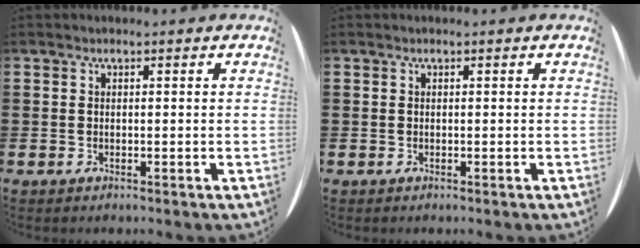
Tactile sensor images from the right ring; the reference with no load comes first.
{"total": 0.0}